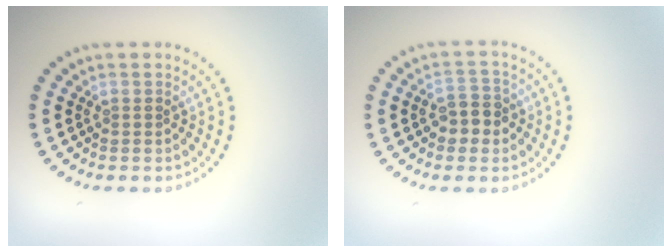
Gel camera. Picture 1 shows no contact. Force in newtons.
{"total": 2.7, "press": 2.7, "slide": 0.4}